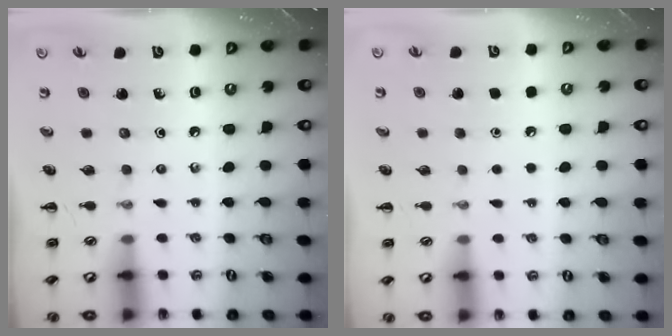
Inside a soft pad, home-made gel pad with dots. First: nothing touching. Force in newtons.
{"total": 1.8, "press": 1.8, "slide": 0.1}